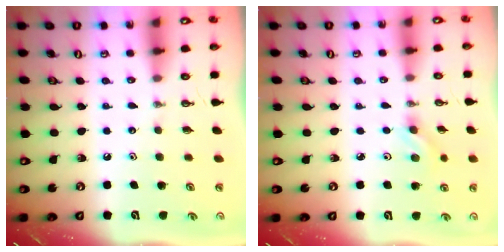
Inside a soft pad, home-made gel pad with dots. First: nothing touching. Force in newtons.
{"total": 4.0, "press": 3.7, "slide": 1.7}